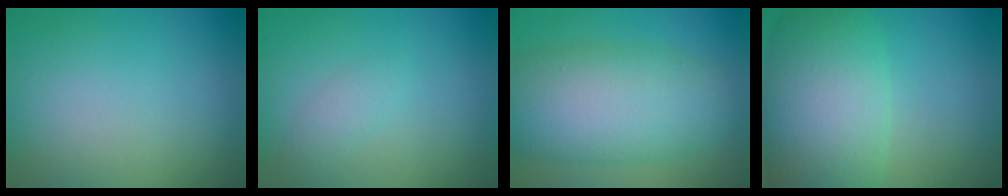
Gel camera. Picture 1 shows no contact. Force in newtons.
{"total": 1.0, "press": 1.0, "slide": 0.1}
{"total": 8.3, "press": 8.3, "slide": 0.4}
{"total": 8.2, "press": 8.2, "slide": 0.3}